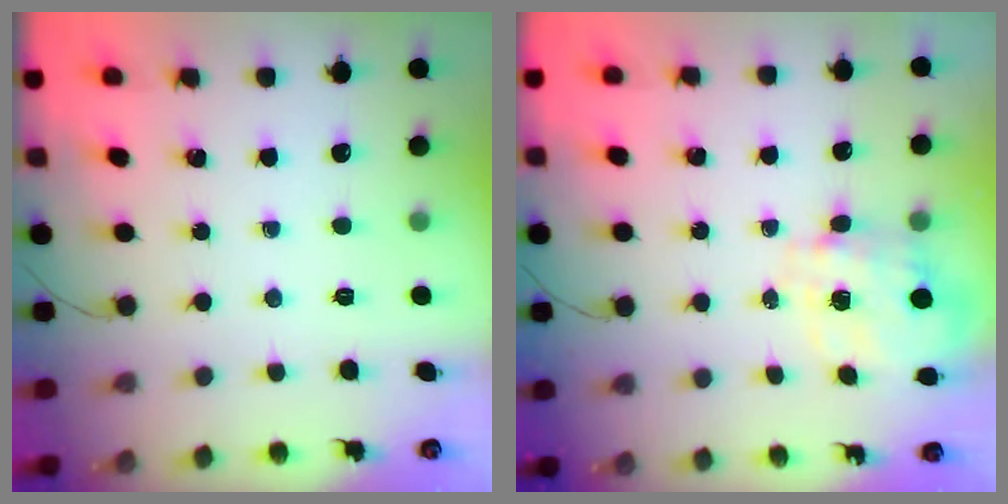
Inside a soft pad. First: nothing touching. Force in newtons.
{"total": 3.5, "press": 3.3, "slide": 1.0}